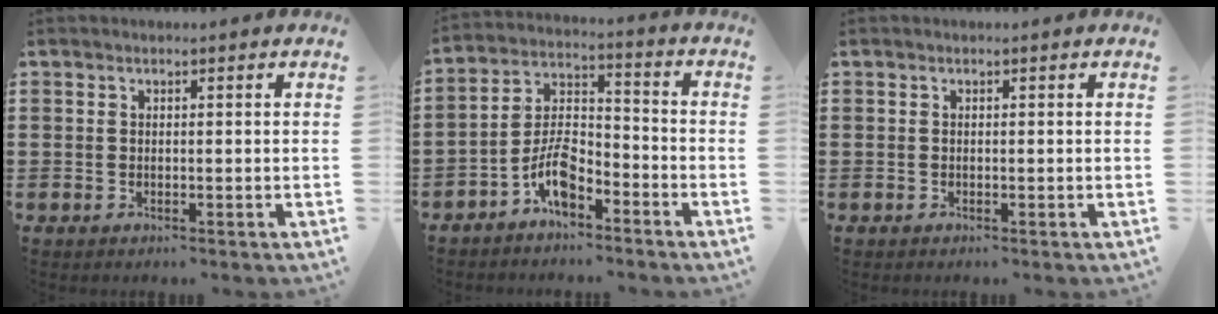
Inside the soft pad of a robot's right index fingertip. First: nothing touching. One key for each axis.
{"total": 7.2, "fx": -4.6, "fy": 3.0, "fz": 4.6, "tx": -0.105, "ty": 0.006, "tz": -0.092}
{"total": 0.0}